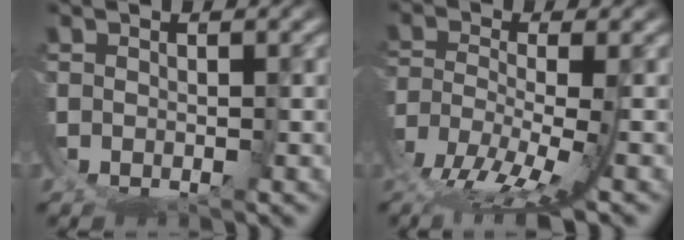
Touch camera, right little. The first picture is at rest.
{"total": 6.0, "force": [-3.1, 1.9, 4.7], "torque": [-0.093, -0.033, -0.037]}